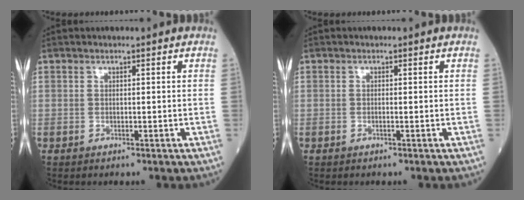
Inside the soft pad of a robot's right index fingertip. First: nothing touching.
{"total": 0.6, "force": [-0.2, 0.0, 0.5], "torque": [-0.012, 0.000, -0.004]}